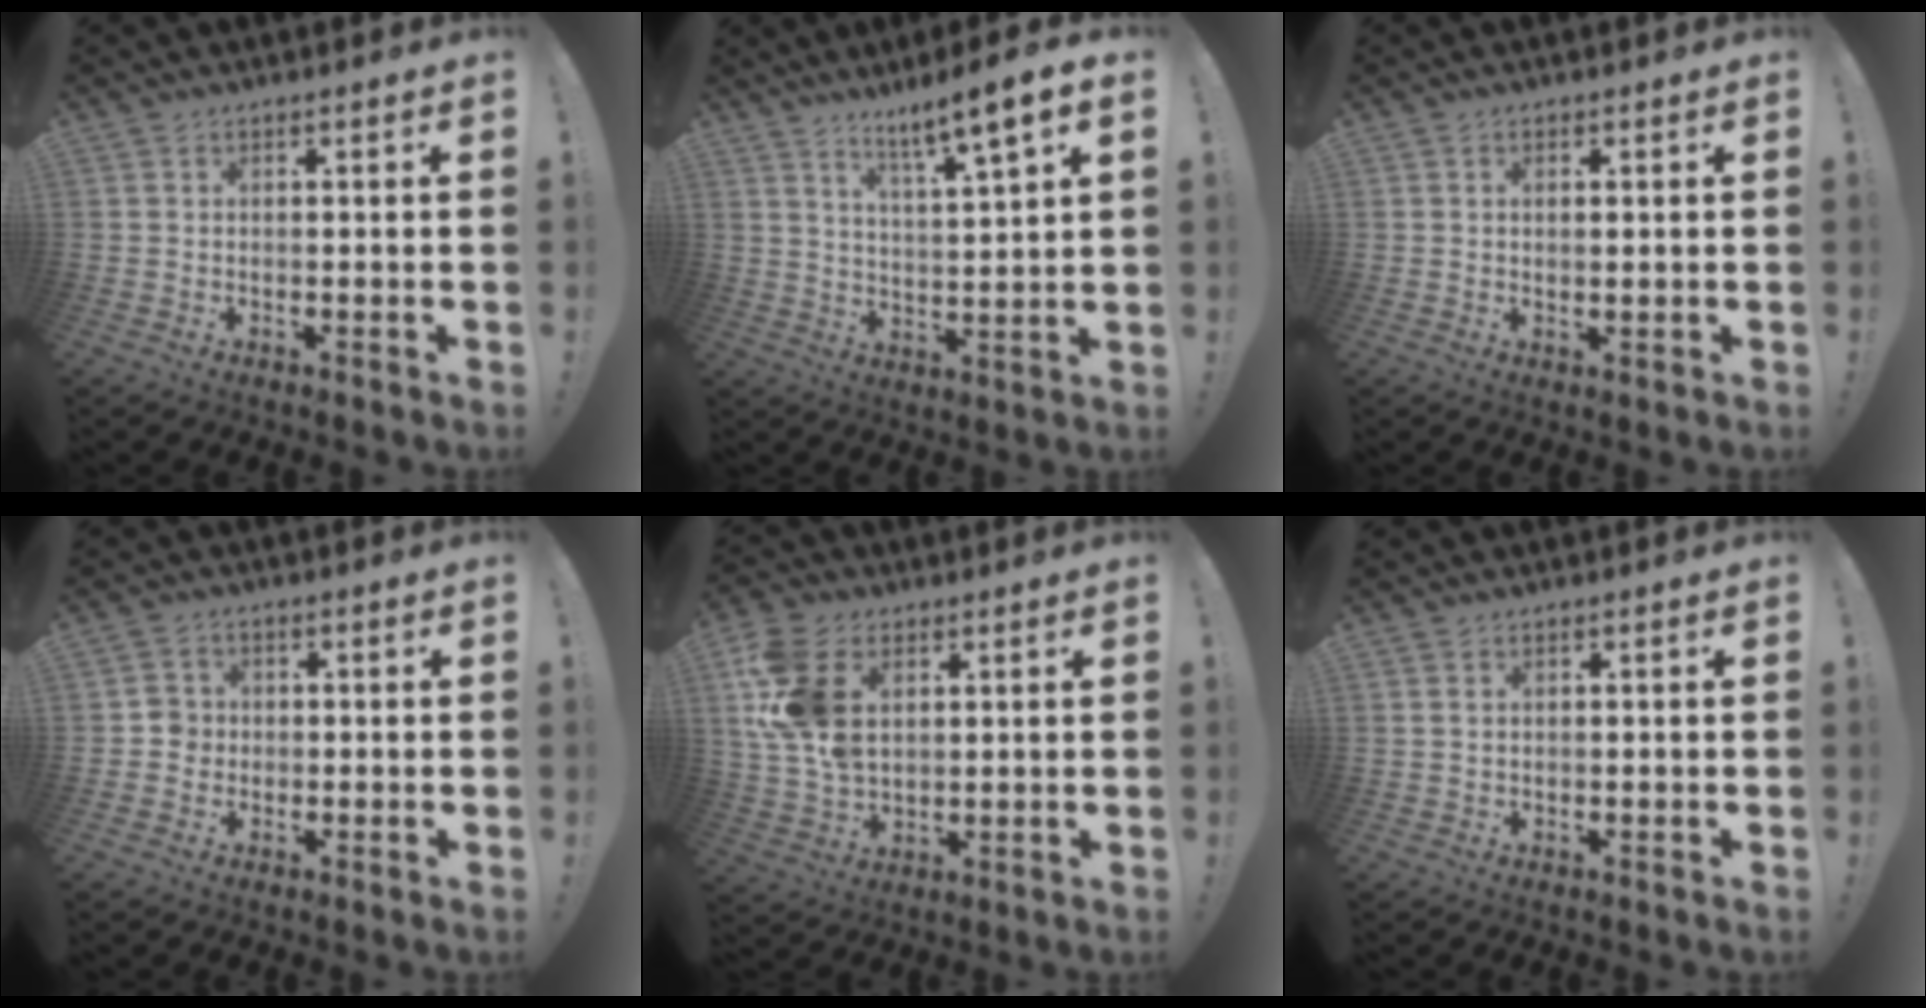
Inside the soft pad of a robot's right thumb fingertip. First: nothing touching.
{"total": 8.5, "force": [6.0, -0.2, 6.0], "torque": [-0.095, -0.041, 0.093]}
{"total": 1.2, "force": [0.6, 0.3, 1.1], "torque": [-0.010, -0.005, 0.008]}
{"total": 3.6, "force": [-0.9, 3.4, 0.7], "torque": [0.002, 0.007, -0.019]}
{"total": 15.7, "force": [4.7, 10.4, 10.8], "torque": [-0.222, -0.009, 0.088]}
{"total": 0.9, "force": [0.5, 0.4, 0.7], "torque": [-0.020, 0.004, 0.010]}